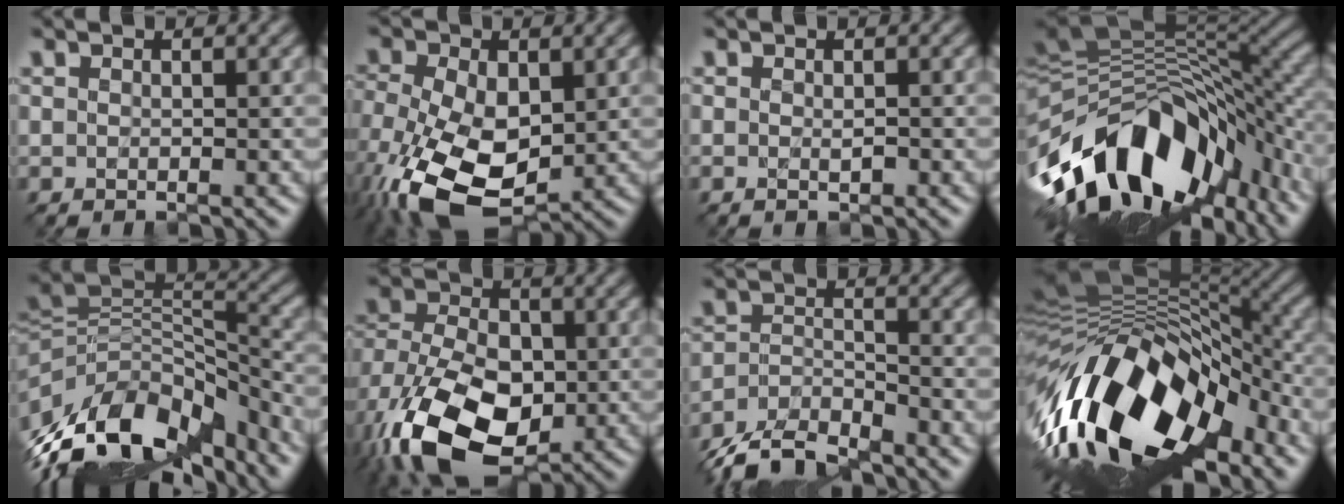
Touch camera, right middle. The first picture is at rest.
{"total": 11.6, "force": [-3.5, 6.6, 8.9], "torque": [-0.212, -0.031, -0.053]}
{"total": 0.0}
{"total": 14.3, "force": [-6.1, 8.3, 9.9], "torque": [-0.172, 0.013, -0.098]}
{"total": 12.7, "force": [-6.2, 7.3, 8.4], "torque": [-0.191, 0.005, -0.109]}
{"total": 14.0, "force": [-5.1, 9.1, 9.4], "torque": [-0.187, -0.010, -0.087]}
{"total": 6.4, "force": [-6.1, 1.4, 1.4], "torque": [-0.038, -0.011, -0.115]}
{"total": 16.3, "force": [-6.4, 7.6, 12.9], "torque": [-0.225, 0.002, -0.108]}